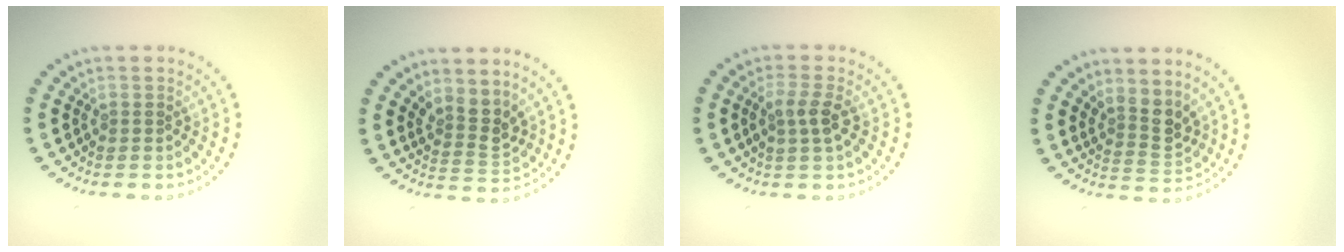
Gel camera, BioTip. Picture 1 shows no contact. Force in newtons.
{"total": 2.6, "press": 1.9, "slide": 1.7}
{"total": 2.1, "press": 1.9, "slide": 0.8}
{"total": 2.7, "press": 2.0, "slide": 1.8}